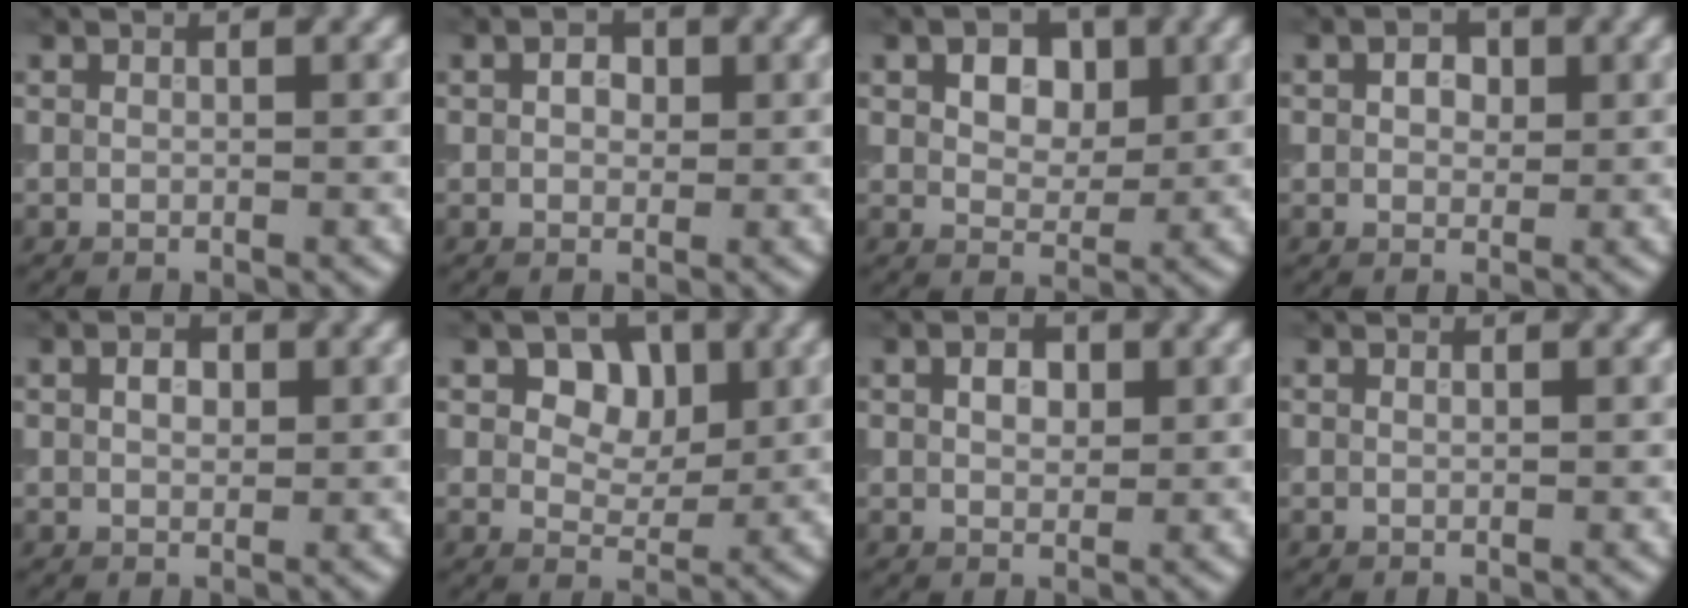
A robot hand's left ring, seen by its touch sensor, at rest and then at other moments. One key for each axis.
{"total": 1.8, "fx": 0.4, "fy": 1.3, "fz": 1.1, "tx": -0.017, "ty": 0.003, "tz": 0.002}
{"total": 4.4, "fx": 1.6, "fy": 2.9, "fz": 2.9, "tx": -0.042, "ty": 0.007, "tz": 0.012}
{"total": 2.2, "fx": 0.7, "fy": 1.5, "fz": 1.4, "tx": -0.022, "ty": 0.004, "tz": 0.006}
{"total": 1.6, "fx": 0.4, "fy": 1.1, "fz": 1.1, "tx": -0.020, "ty": 0.003, "tz": 0.006}
{"total": 4.2, "fx": 1.3, "fy": 3.0, "fz": 2.6, "tx": -0.032, "ty": 0.001, "tz": 0.011}
{"total": 1.9, "fx": 0.6, "fy": 1.3, "fz": 1.3, "tx": -0.024, "ty": 0.002, "tz": 0.008}
{"total": 0.0}